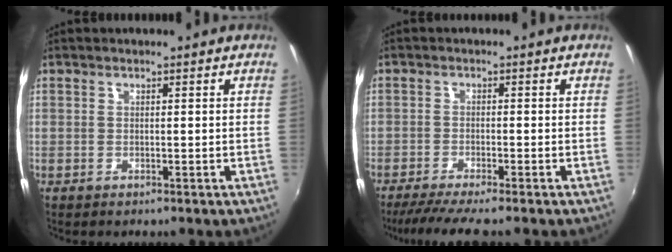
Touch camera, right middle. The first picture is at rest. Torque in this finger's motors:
{"motor_torque": [0.89, -0.87, 0.15, 0.12]}